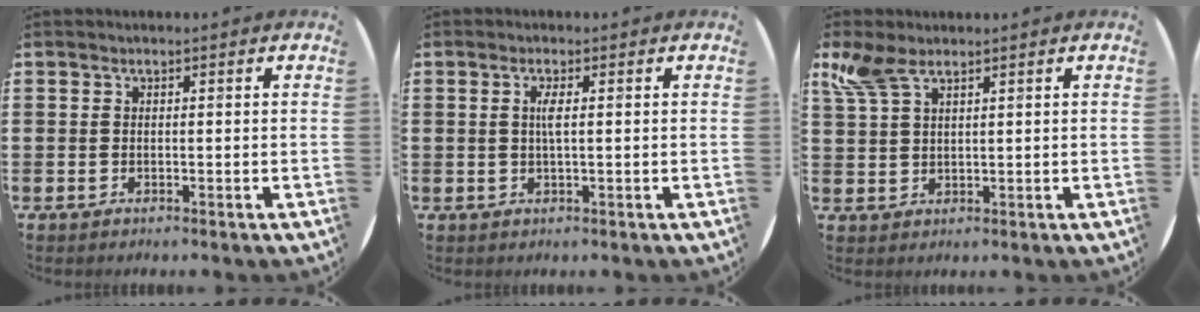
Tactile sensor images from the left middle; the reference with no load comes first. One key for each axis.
{"total": 1.5, "fx": 0.3, "fy": 0.1, "fz": 1.5, "tx": -0.030, "ty": 0.001, "tz": 0.004}
{"total": 4.0, "fx": 2.8, "fy": 1.4, "fz": 2.5, "tx": -0.058, "ty": 0.001, "tz": 0.053}